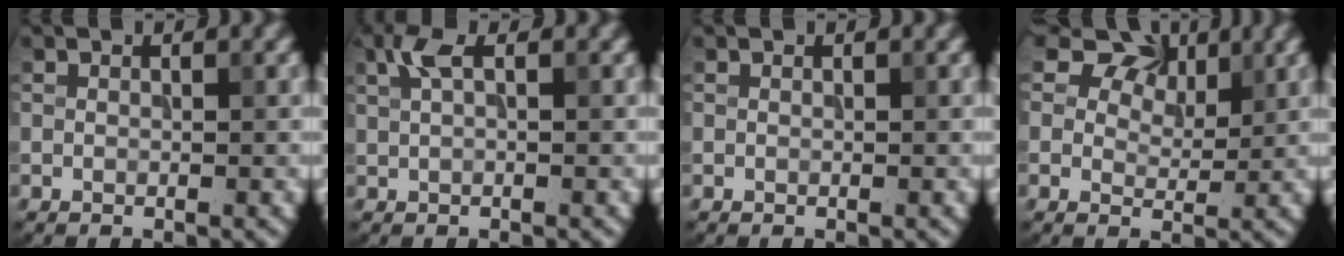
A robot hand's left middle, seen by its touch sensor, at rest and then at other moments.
{"total": 1.9, "force": [1.0, 0.5, 1.5], "torque": [-0.035, 0.005, 0.015]}
{"total": 0.0}
{"total": 7.5, "force": [5.3, 4.2, 3.3], "torque": [-0.058, 0.011, 0.072]}